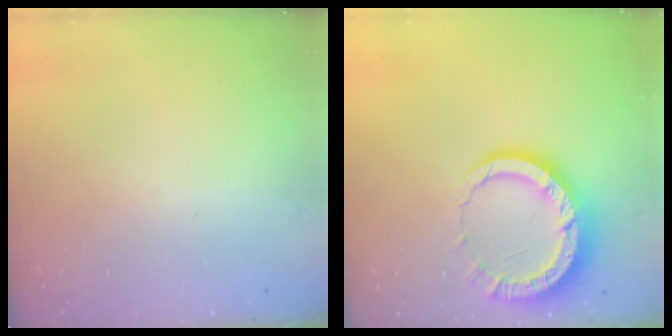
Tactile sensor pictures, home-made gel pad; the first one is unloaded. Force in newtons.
{"total": 10.4, "press": 10.4, "slide": 1.0}